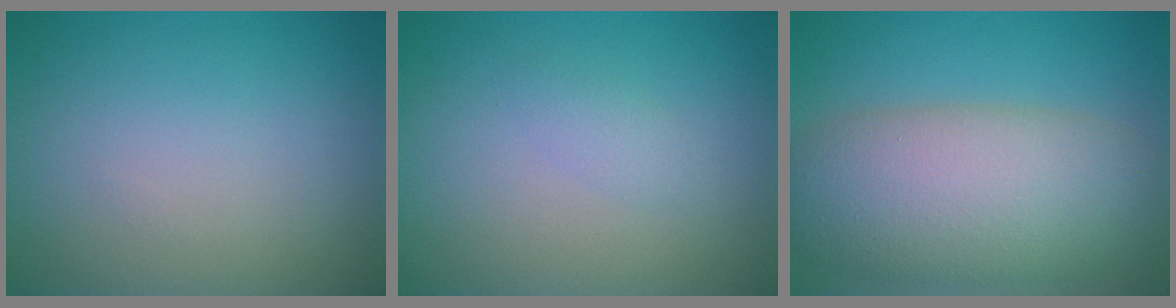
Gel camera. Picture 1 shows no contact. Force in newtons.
{"total": 1.1, "press": 1.1, "slide": 0.0}
{"total": 9.6, "press": 9.6, "slide": 0.3}